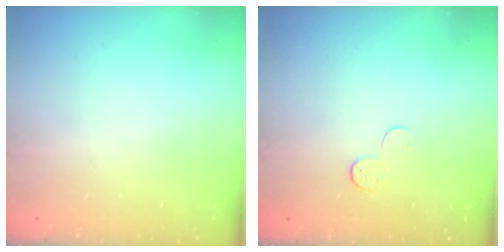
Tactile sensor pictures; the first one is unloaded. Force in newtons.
{"total": 5.0, "press": 4.9, "slide": 0.5}